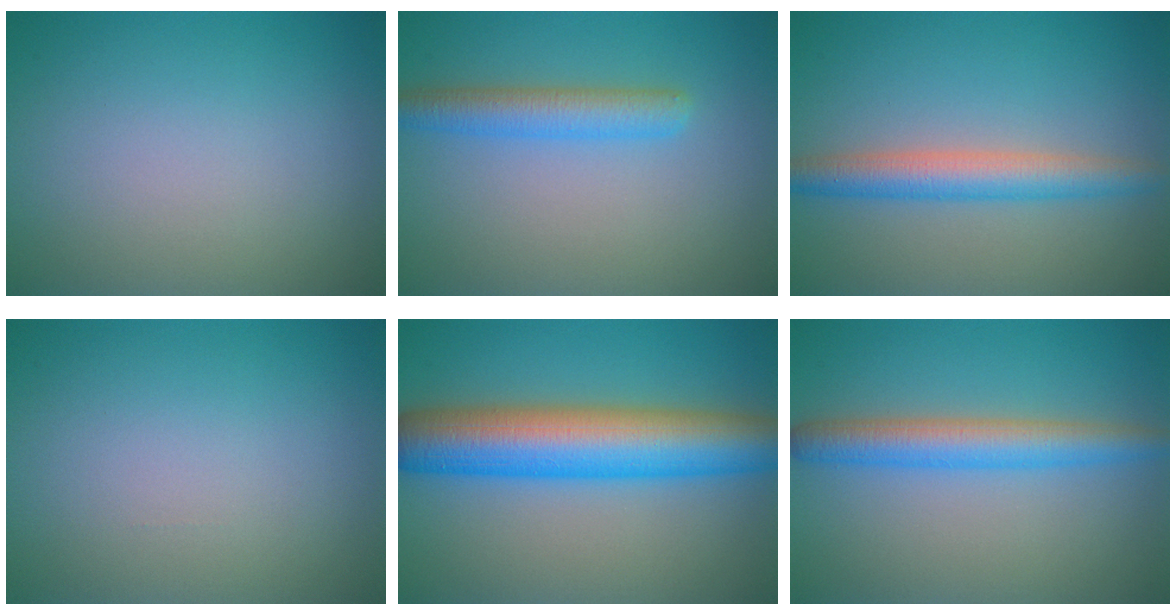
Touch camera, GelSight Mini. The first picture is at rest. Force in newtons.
{"total": 3.5, "press": 3.5, "slide": 0.1}
{"total": 4.0, "press": 4.0, "slide": 0.2}
{"total": 0.0}
{"total": 10.2, "press": 10.2, "slide": 0.1}
{"total": 4.3, "press": 4.3, "slide": 0.0}